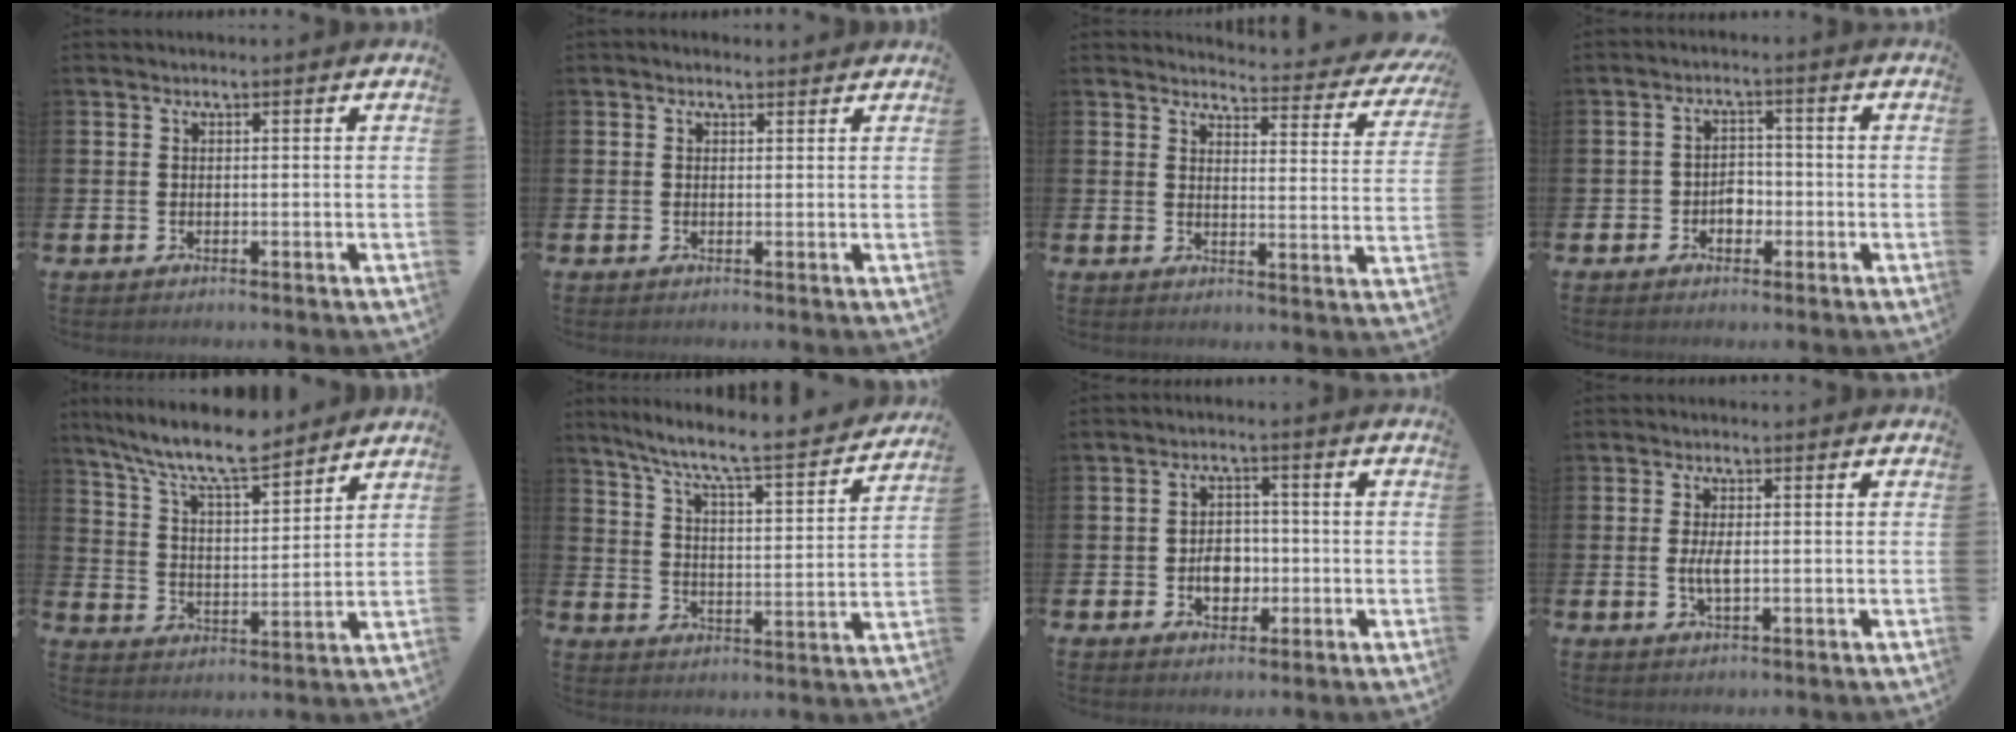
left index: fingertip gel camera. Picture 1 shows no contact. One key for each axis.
{"total": 0.8, "fx": 0.7, "fy": 0.4, "fz": 0.2, "tx": 0.004, "ty": 0.003, "tz": 0.010}
{"total": 3.2, "fx": 3.1, "fy": 0.7, "fz": 0.8, "tx": -0.019, "ty": -0.032, "tz": 0.045}
{"total": 2.8, "fx": -1.4, "fy": 2.2, "fz": 1.1, "tx": -0.016, "ty": 0.004, "tz": -0.033}
{"total": 9.7, "fx": 8.7, "fy": 1.6, "fz": 3.9, "tx": -0.104, "ty": -0.051, "tz": 0.153}
{"total": 7.8, "fx": 6.9, "fy": 0.4, "fz": 3.5, "tx": -0.091, "ty": -0.055, "tz": 0.112}
{"total": 4.0, "fx": -0.9, "fy": 3.0, "fz": 2.5, "tx": -0.026, "ty": -0.003, "tz": -0.026}
{"total": 2.8, "fx": -0.1, "fy": 1.1, "fz": 2.6, "tx": -0.048, "ty": 0.001, "tz": -0.003}